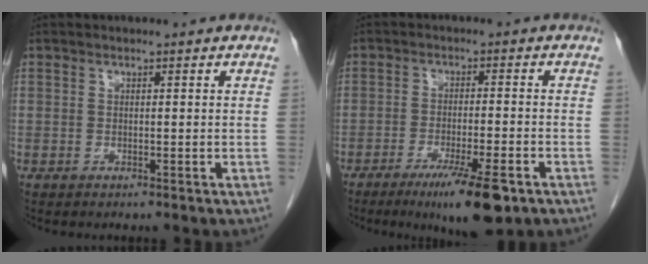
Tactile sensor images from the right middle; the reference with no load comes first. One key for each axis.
{"total": 9.3, "fx": -5.7, "fy": 0.6, "fz": 7.3, "tx": -0.120, "ty": -0.023, "tz": -0.088}